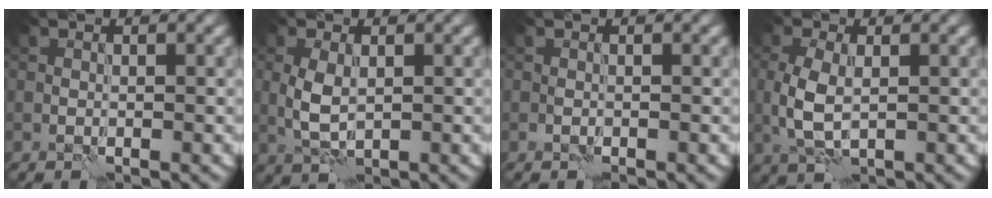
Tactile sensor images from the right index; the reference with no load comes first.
{"total": 2.8, "force": [0.4, 1.5, 2.3], "torque": [-0.056, 0.003, 0.010]}
{"total": 0.0}
{"total": 3.8, "force": [0.1, 2.0, 3.2], "torque": [-0.083, 0.003, 0.004]}